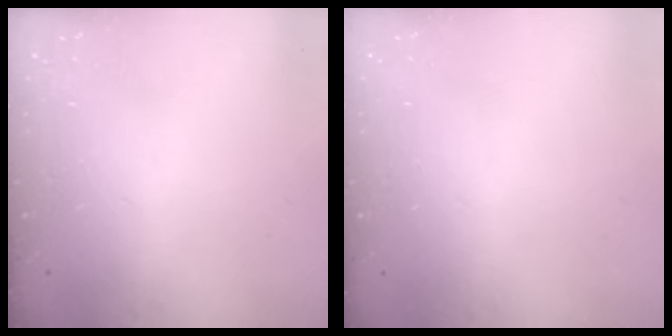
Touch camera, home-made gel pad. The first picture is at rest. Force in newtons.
{"total": 0.0}